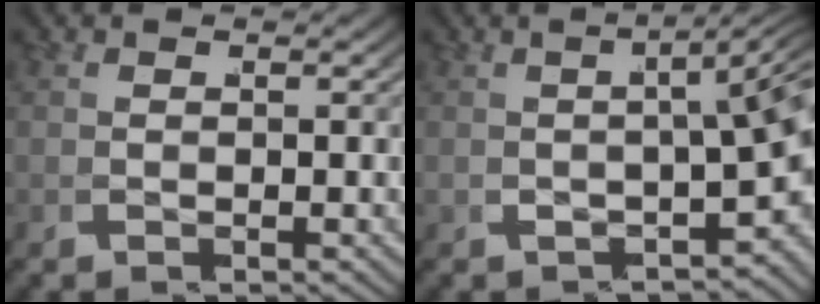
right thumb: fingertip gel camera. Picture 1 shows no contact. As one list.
[{"total": 4.7, "force": [-0.4, 1.6, 4.4], "torque": [-0.035, 0.021, -0.008]}]